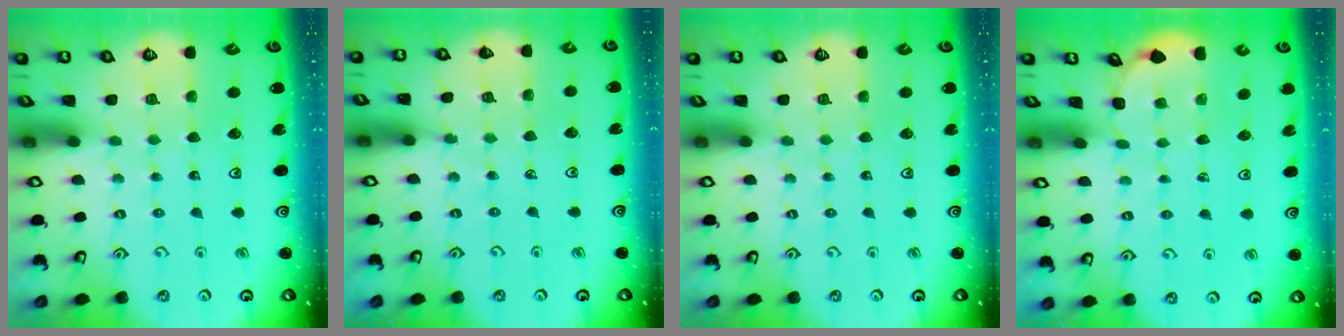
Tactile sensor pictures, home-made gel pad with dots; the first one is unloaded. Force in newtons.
{"total": 5.6, "press": 5.5, "slide": 1.4}
{"total": 0.0}
{"total": 0.9, "press": 0.9, "slide": 0.1}